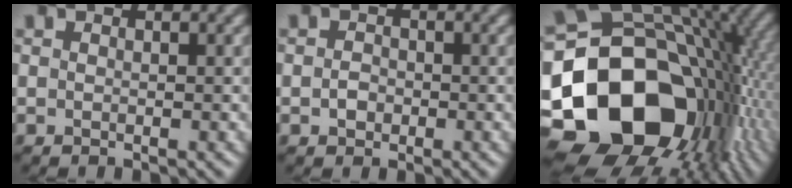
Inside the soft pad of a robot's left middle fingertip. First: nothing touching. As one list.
[{"total": 1.2, "force": [-0.3, 1.0, 0.6], "torque": [-0.012, -0.002, -0.009]}, {"total": 20.7, "force": [-4.3, 15.7, 12.8], "torque": [-0.246, -0.010, -0.063]}]